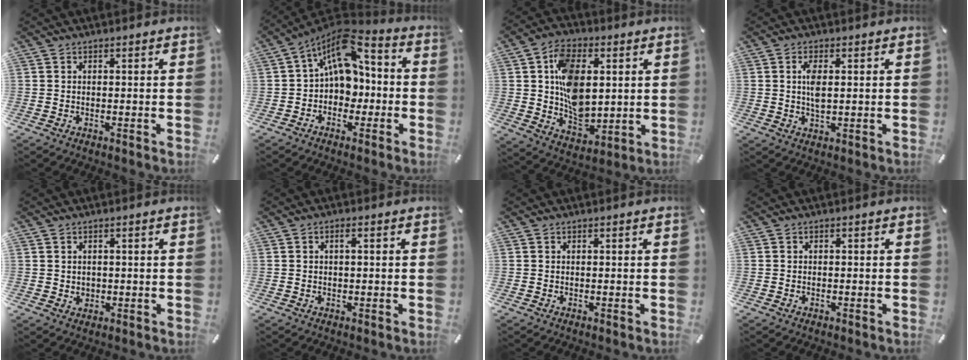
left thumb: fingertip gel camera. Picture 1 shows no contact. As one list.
[{"total": 12.1, "force": [2.5, 8.9, 7.8], "torque": [-0.134, -0.021, 0.046]}, {"total": 14.0, "force": [2.5, 10.0, 9.5], "torque": [-0.165, 0.005, 0.049]}, {"total": 4.2, "force": [0.7, 1.7, 3.8], "torque": [-0.086, -0.005, 0.003]}, {"total": 1.8, "force": [0.4, 1.7, 0.4], "torque": [0.000, 0.001, 0.005]}, {"total": 1.4, "force": [0.2, 0.7, 1.2], "torque": [-0.024, 0.006, 0.001]}, {"total": 0.0}, {"total": 0.5, "force": [-0.3, 0.4, 0.2], "torque": [-0.002, 0.002, -0.008]}]